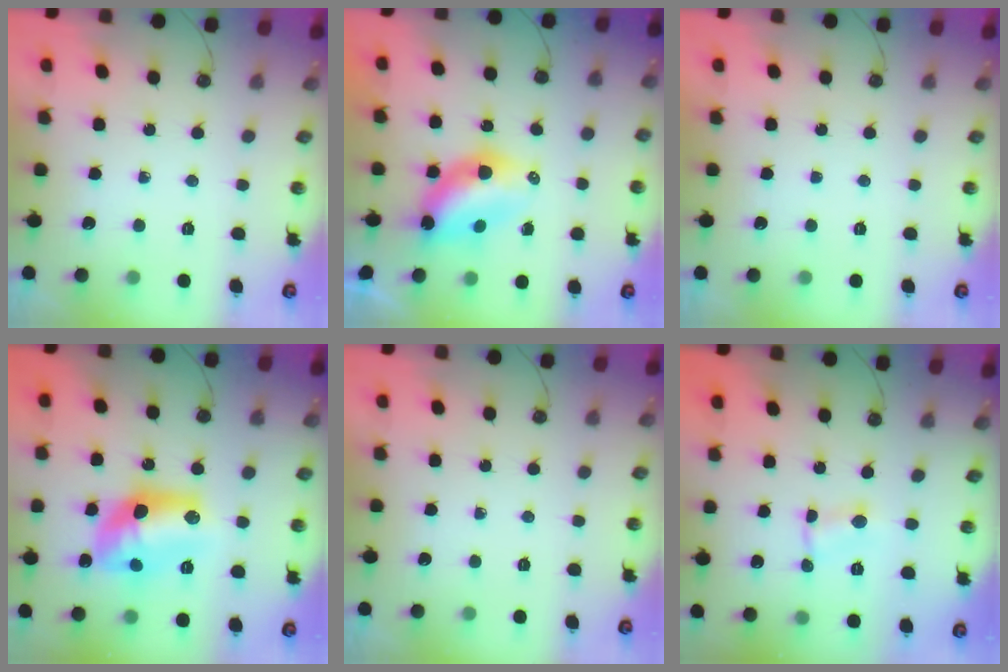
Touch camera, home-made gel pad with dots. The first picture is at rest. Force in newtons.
{"total": 6.7, "press": 6.7, "slide": 0.2}
{"total": 0.0}
{"total": 13.4, "press": 13.3, "slide": 1.0}
{"total": 0.0}
{"total": 1.3, "press": 1.3, "slide": 0.2}